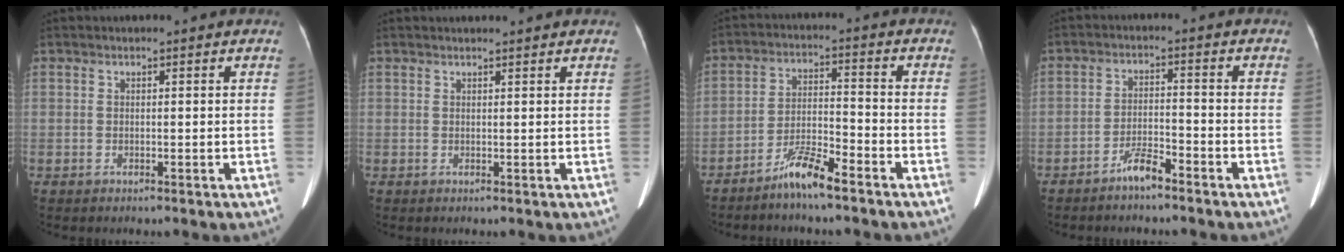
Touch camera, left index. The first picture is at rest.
{"total": 2.8, "force": [2.7, 0.1, 0.8], "torque": [-0.011, 0.014, 0.029]}
{"total": 6.5, "force": [-5.3, 0.3, 3.7], "torque": [-0.075, -0.012, -0.104]}
{"total": 4.5, "force": [-3.9, 0.6, 2.2], "torque": [-0.044, -0.006, -0.075]}